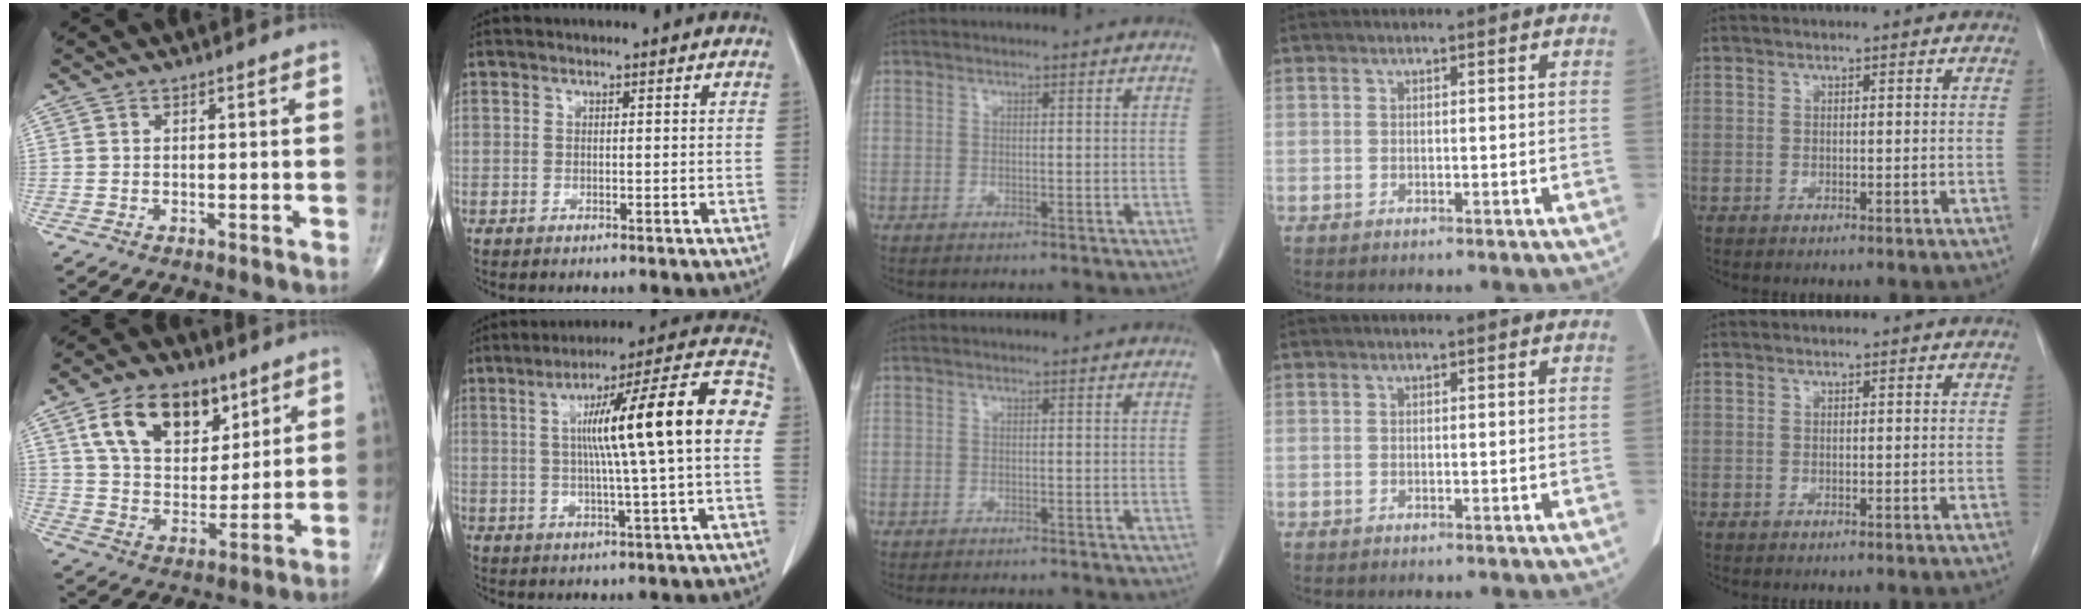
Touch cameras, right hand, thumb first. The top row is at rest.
{"thumb": {"total": 16.4, "force": [8.2, 10.2, 9.9], "torque": [-0.129, -0.031, 0.151]}, "index": {"total": 18.1, "force": [2.0, 0.5, 18.0], "torque": [-0.259, 0.031, 0.020]}, "middle": {"total": 4.6, "force": [-4.0, 1.1, 1.9], "torque": [-0.020, -0.004, -0.047]}}